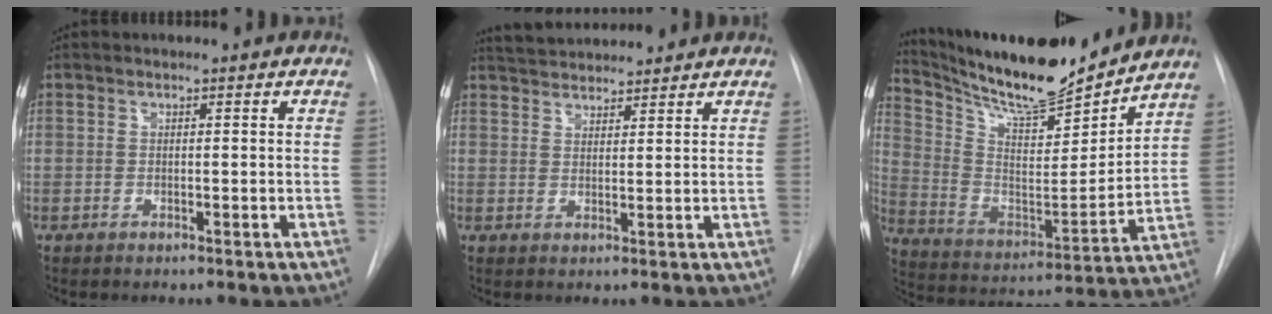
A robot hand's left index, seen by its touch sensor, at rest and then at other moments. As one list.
[{"total": 6.5, "force": [6.3, 1.1, 1.5], "torque": [-0.028, 0.030, 0.101]}, {"total": 18.5, "force": [16.9, 2.3, 7.1], "torque": [-0.140, -0.023, 0.284]}]